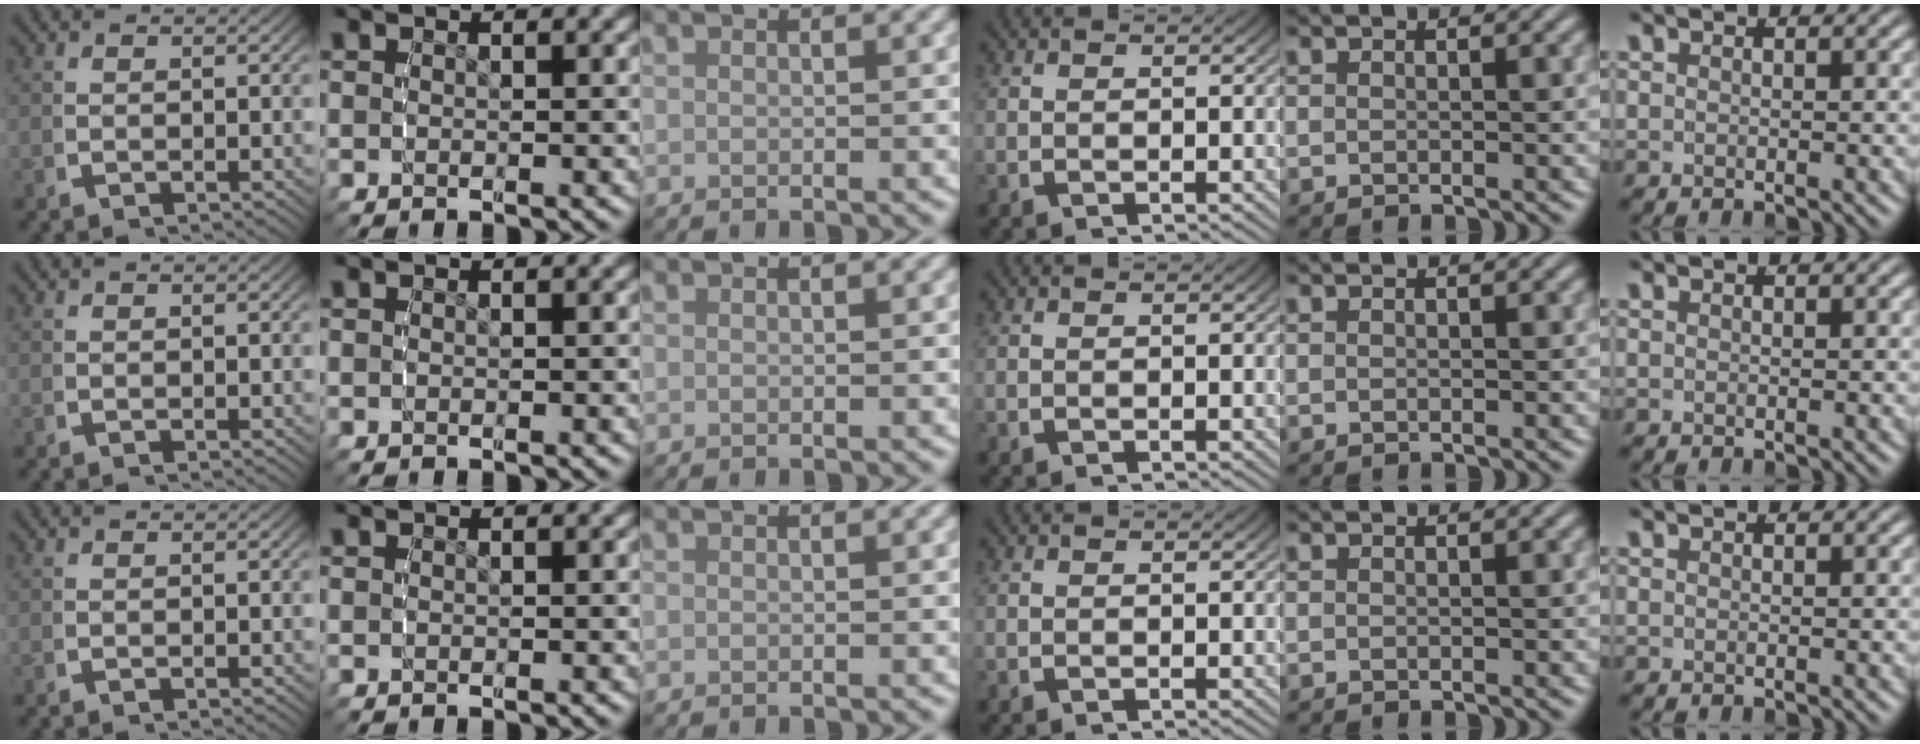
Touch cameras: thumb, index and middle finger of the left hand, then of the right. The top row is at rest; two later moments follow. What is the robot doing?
{"motion": "reach", "object": "paper"}